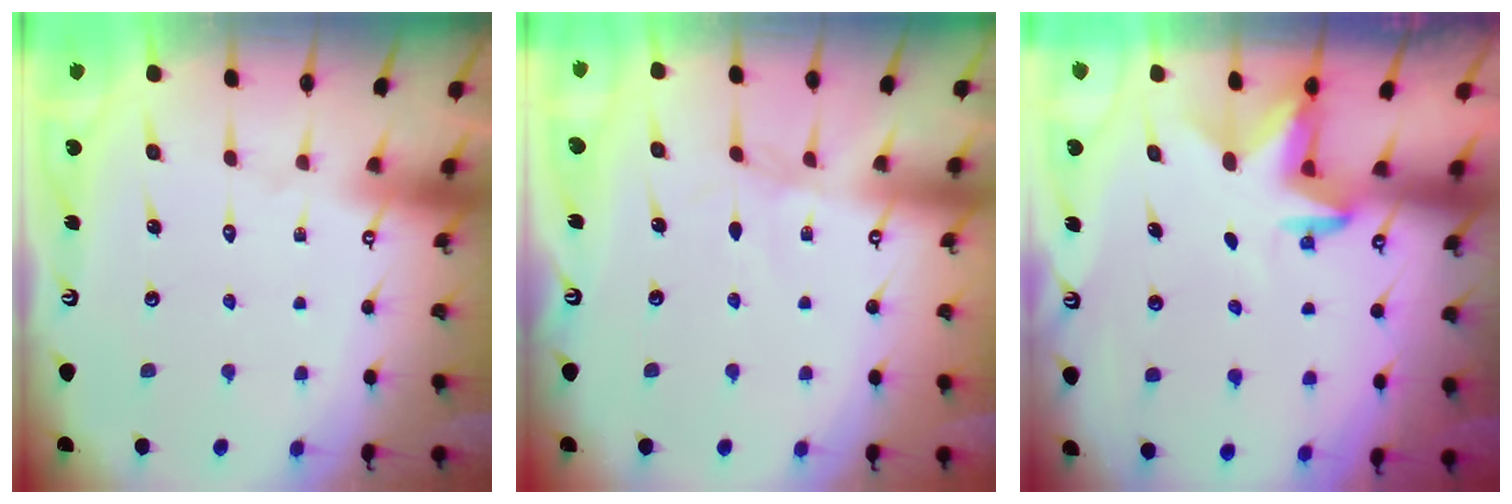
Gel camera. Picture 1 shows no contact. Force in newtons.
{"total": 0.0}
{"total": 3.3, "press": 3.2, "slide": 0.7}